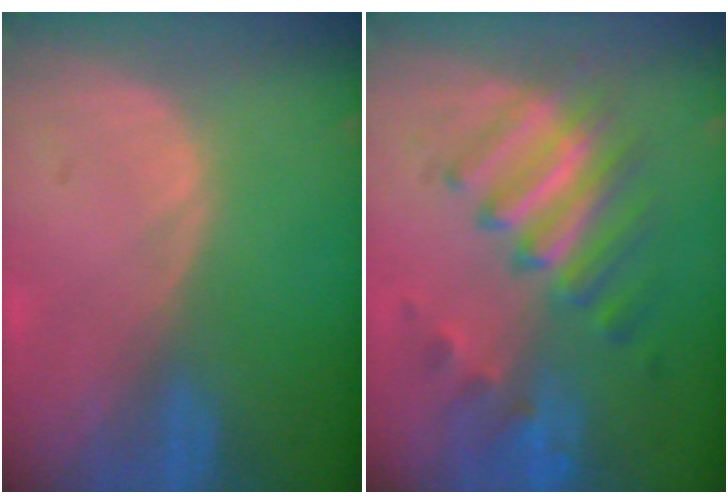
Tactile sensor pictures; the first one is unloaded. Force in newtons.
{"total": 8.2, "press": 8.1, "slide": 1.5}